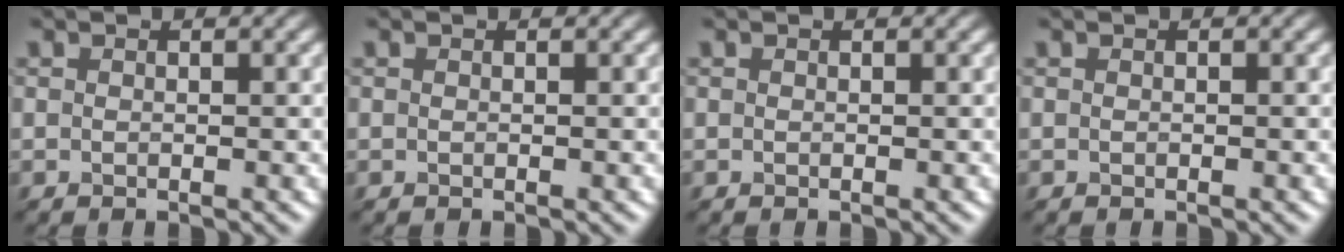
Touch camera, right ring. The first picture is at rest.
{"total": 0.0}
{"total": 0.0}
{"total": 0.0}